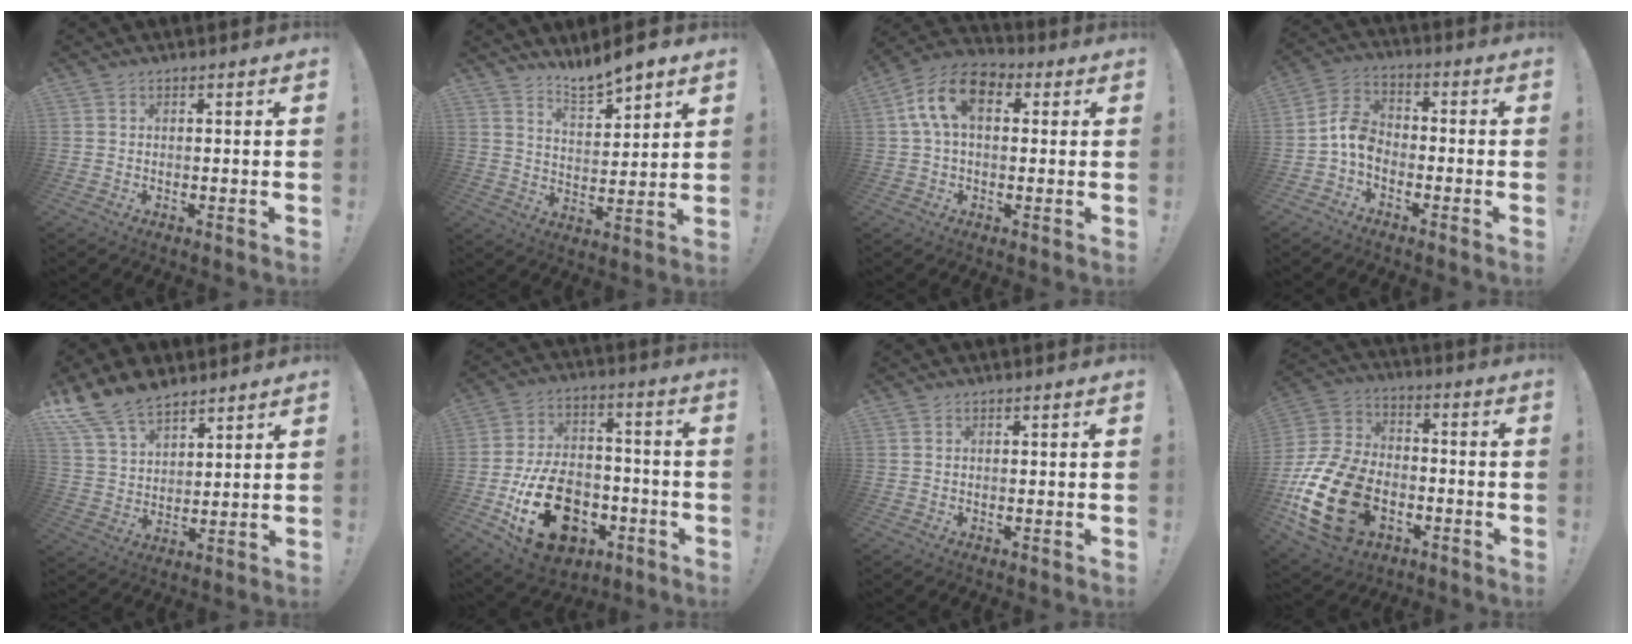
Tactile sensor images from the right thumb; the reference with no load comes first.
{"total": 7.9, "force": [7.4, 1.3, 2.6], "torque": [-0.050, -0.053, 0.135]}
{"total": 12.6, "force": [3.7, 7.6, 9.4], "torque": [-0.175, 0.006, 0.069]}
{"total": 8.4, "force": [-3.2, 5.9, 5.1], "torque": [-0.098, 0.021, -0.053]}
{"total": 13.6, "force": [10.5, 6.8, 5.4], "torque": [-0.105, -0.066, 0.201]}
{"total": 21.6, "force": [-8.1, 14.4, 13.9], "torque": [-0.229, 0.061, -0.120]}
{"total": 0.0}
{"total": 23.7, "force": [-8.2, 15.7, 15.7], "torque": [-0.311, 0.055, -0.126]}